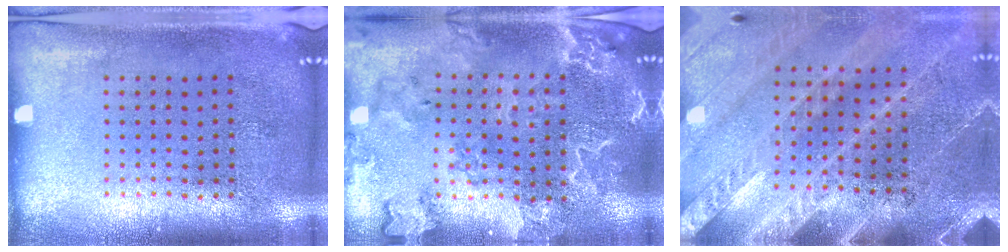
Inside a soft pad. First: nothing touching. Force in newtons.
{"total": 2.6, "press": 2.5, "slide": 0.9}
{"total": 2.9, "press": 2.7, "slide": 1.2}